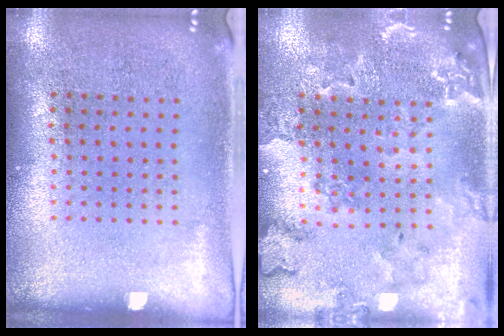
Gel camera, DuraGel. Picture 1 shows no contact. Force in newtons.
{"total": 1.4, "press": 1.4, "slide": 0.3}